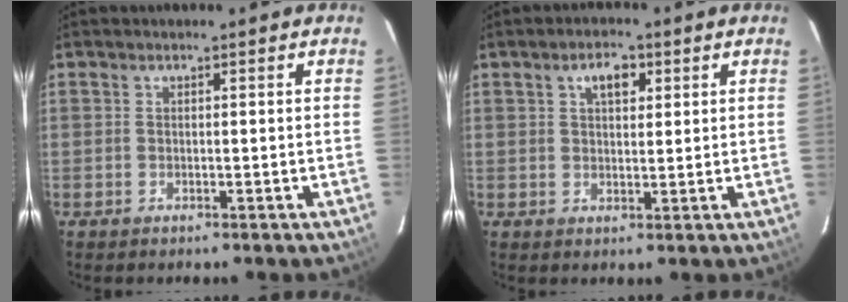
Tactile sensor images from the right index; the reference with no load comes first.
{"total": 4.1, "force": [1.8, 2.2, 2.9], "torque": [-0.047, 0.012, 0.031]}